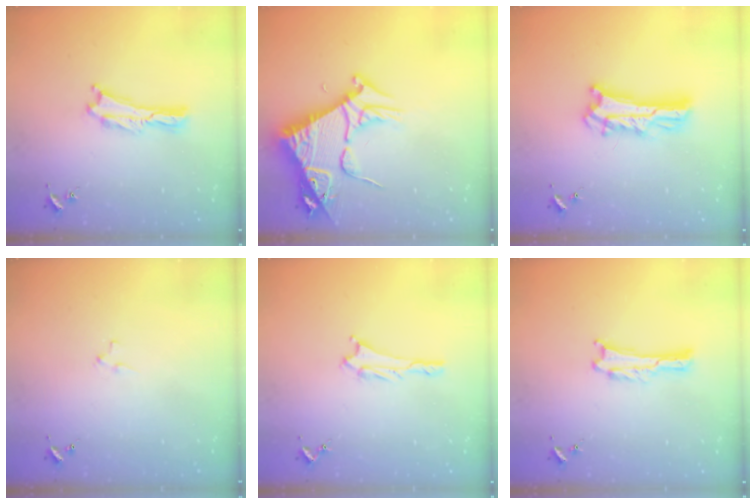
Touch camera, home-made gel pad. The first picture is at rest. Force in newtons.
{"total": 9.9, "press": 9.9, "slide": 1.1}
{"total": 7.0, "press": 6.9, "slide": 0.6}
{"total": 2.0, "press": 2.0, "slide": 0.2}
{"total": 0.8, "press": 0.8, "slide": 0.1}
{"total": 0.0}